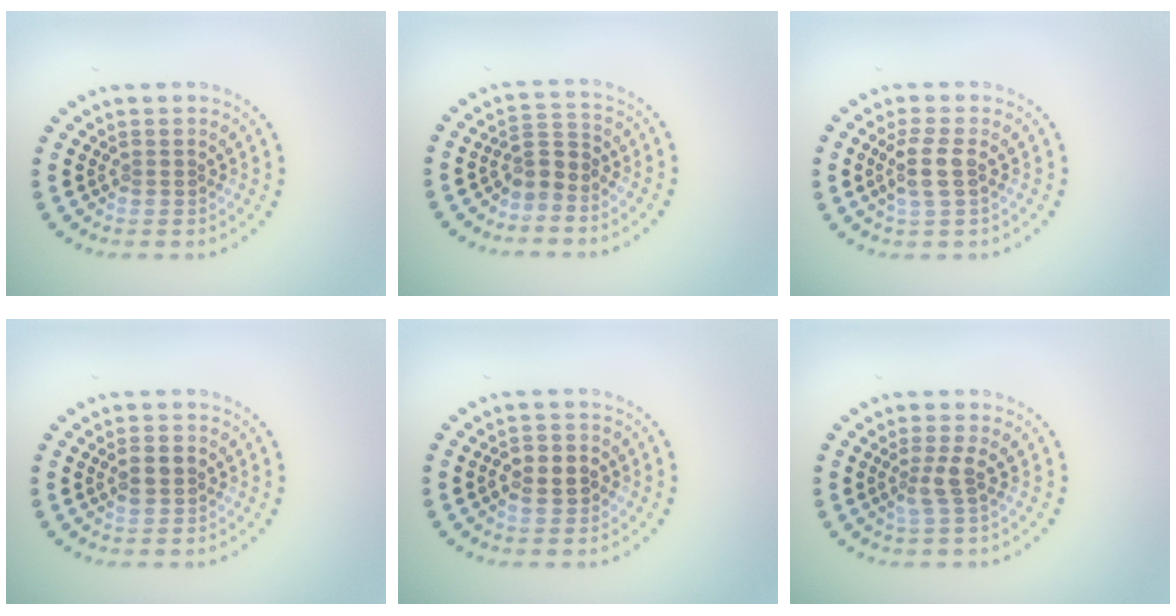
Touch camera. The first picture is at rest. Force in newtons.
{"total": 2.3, "press": 1.5, "slide": 1.7}
{"total": 2.4, "press": 2.0, "slide": 1.3}
{"total": 1.8, "press": 1.7, "slide": 0.2}
{"total": 2.7, "press": 2.6, "slide": 0.6}
{"total": 1.9, "press": 1.4, "slide": 1.4}